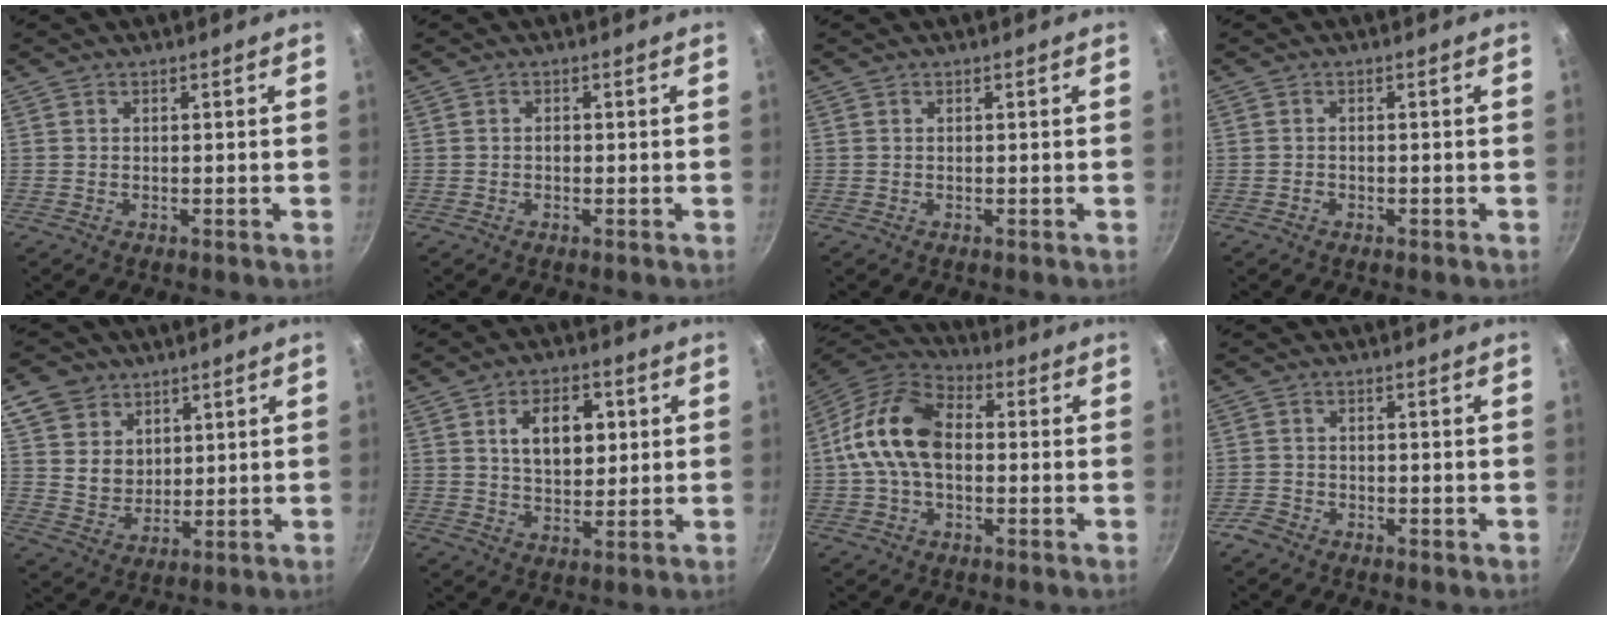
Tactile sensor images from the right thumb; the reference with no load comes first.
{"total": 0.7, "force": [-0.1, 0.5, 0.4], "torque": [-0.005, 0.004, -0.004]}
{"total": 0.0}
{"total": 0.8, "force": [-0.5, 0.5, 0.2], "torque": [-0.009, 0.007, -0.009]}
{"total": 9.7, "force": [5.1, 7.7, 3.2], "torque": [-0.029, -0.017, 0.100]}
{"total": 10.2, "force": [2.5, 6.4, 7.5], "torque": [-0.093, -0.003, 0.040]}
{"total": 14.6, "force": [0.1, 9.5, 11.1], "torque": [-0.185, 0.036, -0.017]}
{"total": 2.3, "force": [-1.8, 1.3, 0.5], "torque": [-0.010, 0.017, -0.033]}